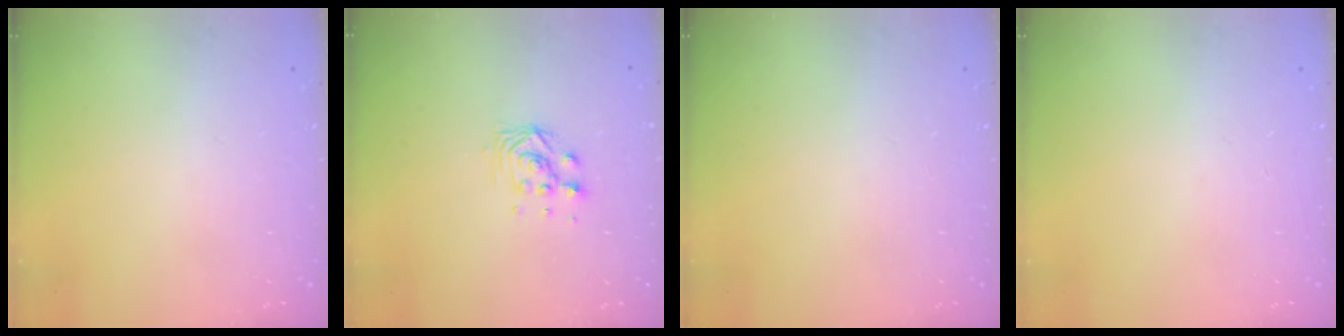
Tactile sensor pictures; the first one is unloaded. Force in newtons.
{"total": 4.2, "press": 4.2, "slide": 0.3}
{"total": 0.0}
{"total": 0.0}